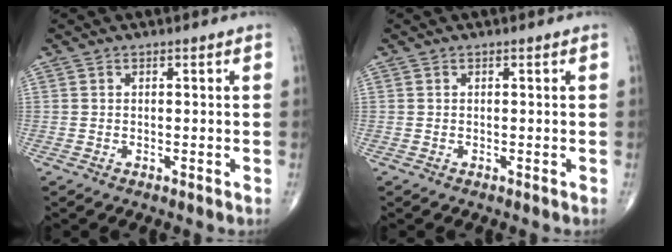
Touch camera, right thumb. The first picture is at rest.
{"total": 0.0}